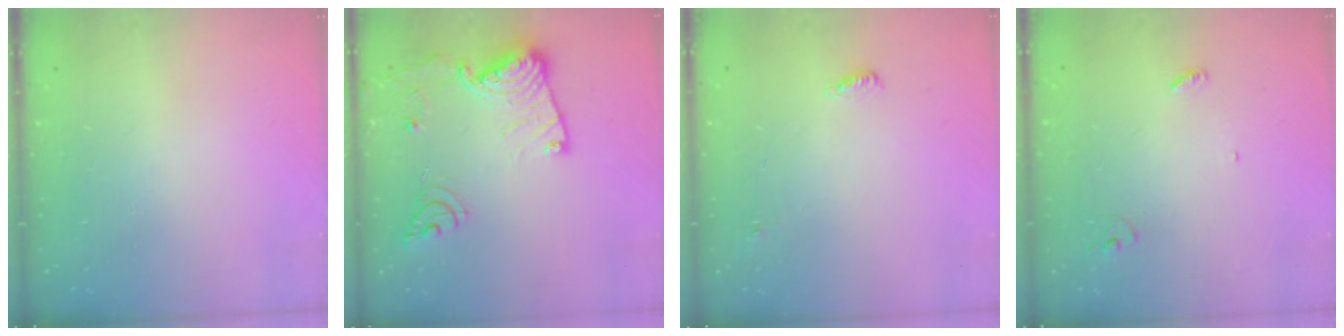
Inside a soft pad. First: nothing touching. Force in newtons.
{"total": 18.4, "press": 18.3, "slide": 1.9}
{"total": 4.5, "press": 4.3, "slide": 1.2}
{"total": 3.5, "press": 3.5, "slide": 0.3}